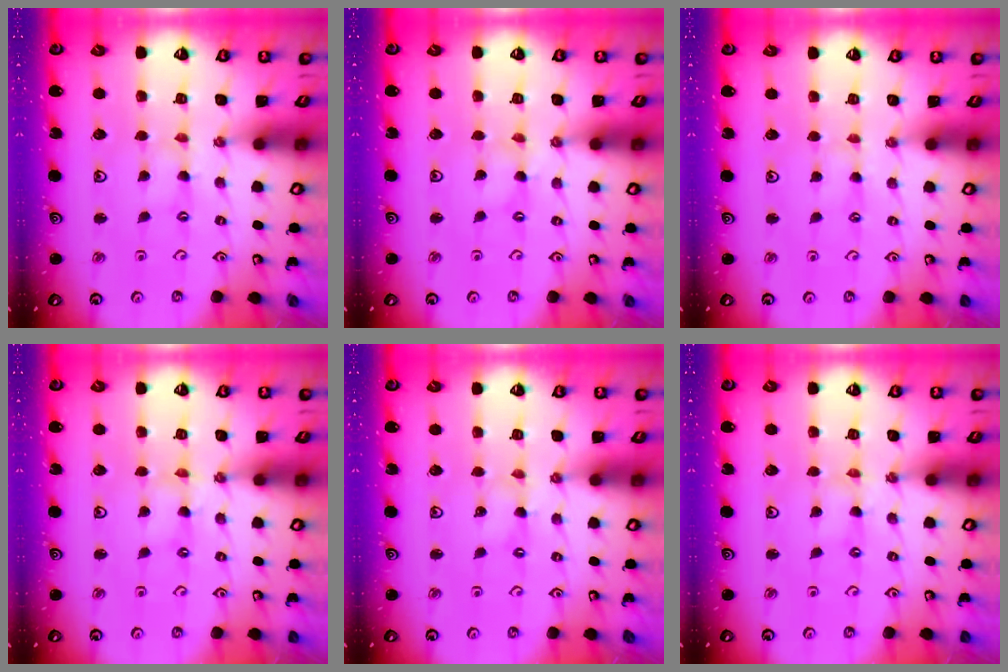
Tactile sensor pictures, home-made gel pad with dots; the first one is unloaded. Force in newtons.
{"total": 0.0}
{"total": 0.0}
{"total": 0.0}
{"total": 0.0}
{"total": 0.0}